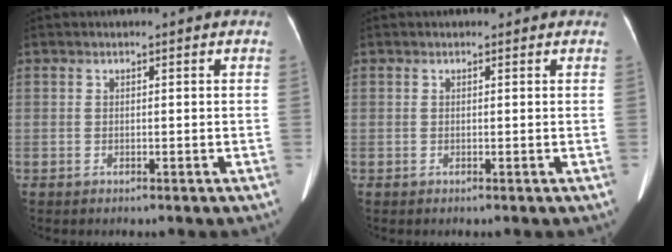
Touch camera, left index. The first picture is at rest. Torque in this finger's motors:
{"motor_torque": [0.34, -0.13, 0.04, 0.02]}